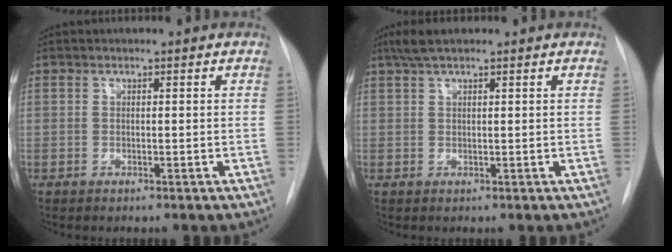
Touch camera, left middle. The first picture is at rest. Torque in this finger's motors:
{"motor_torque": [0.41, -0.25, 0.03, 0.01]}